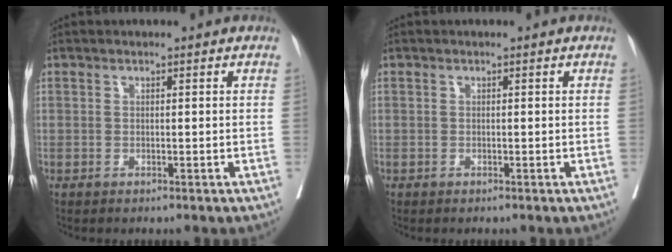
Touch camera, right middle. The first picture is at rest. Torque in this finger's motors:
{"motor_torque": [-0.14, -0.08, 0.04, 0.00]}